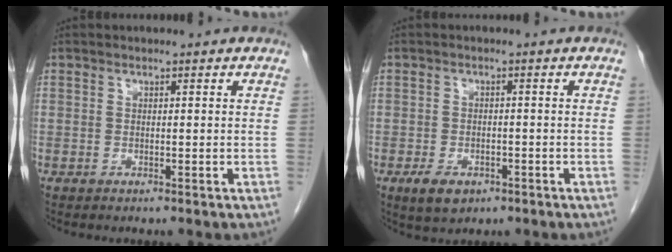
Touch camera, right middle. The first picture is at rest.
{"total": 4.3, "force": [-2.4, 2.5, 2.6], "torque": [-0.049, -0.002, -0.031]}